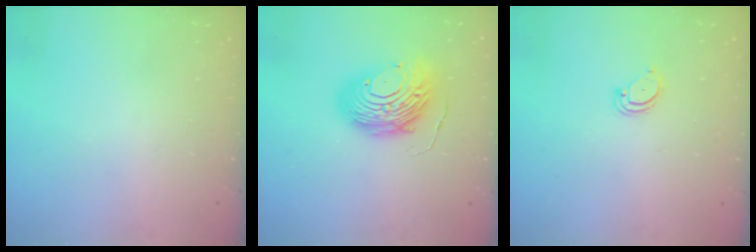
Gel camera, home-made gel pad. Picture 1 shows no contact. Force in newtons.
{"total": 13.5, "press": 13.4, "slide": 1.0}
{"total": 2.9, "press": 2.9, "slide": 0.2}